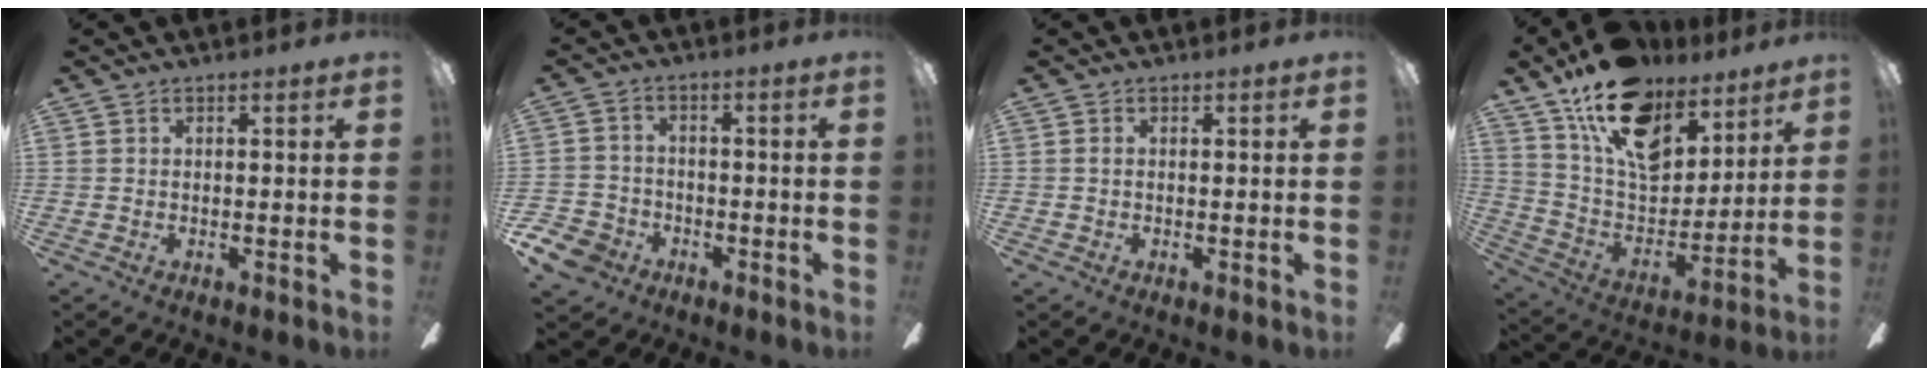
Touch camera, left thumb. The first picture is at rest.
{"total": 7.4, "force": [-4.6, 5.3, 2.4], "torque": [-0.064, 0.031, -0.089]}
{"total": 0.7, "force": [0.0, 0.5, 0.5], "torque": [-0.011, 0.005, -0.001]}
{"total": 19.7, "force": [12.6, 11.2, 10.1], "torque": [-0.170, -0.070, 0.229]}